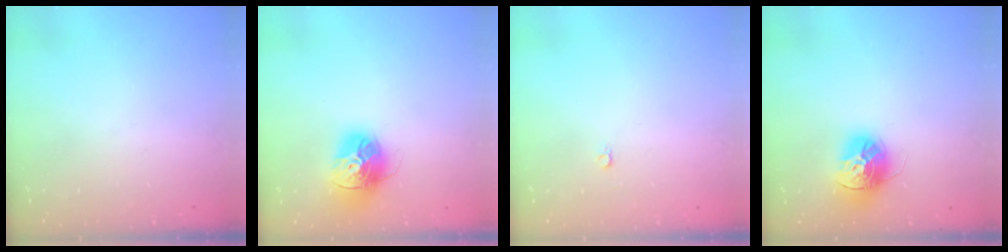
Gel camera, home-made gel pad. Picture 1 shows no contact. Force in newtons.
{"total": 14.9, "press": 14.9, "slide": 1.6}
{"total": 2.4, "press": 2.4, "slide": 0.2}
{"total": 14.9, "press": 14.8, "slide": 1.3}